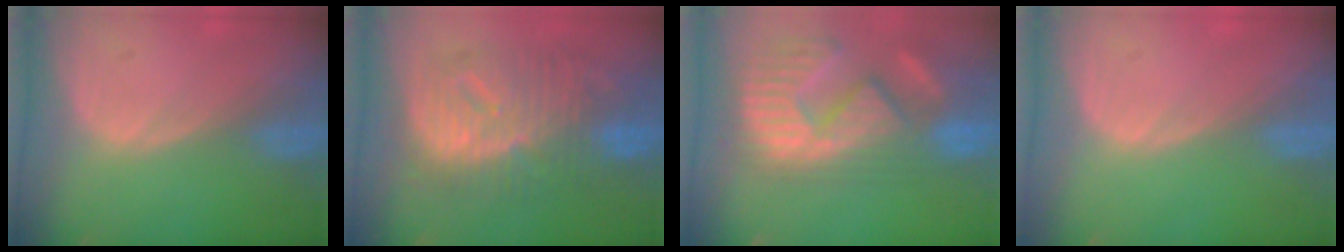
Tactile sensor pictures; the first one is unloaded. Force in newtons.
{"total": 12.6, "press": 12.5, "slide": 1.2}
{"total": 14.0, "press": 12.1, "slide": 7.1}
{"total": 0.0}